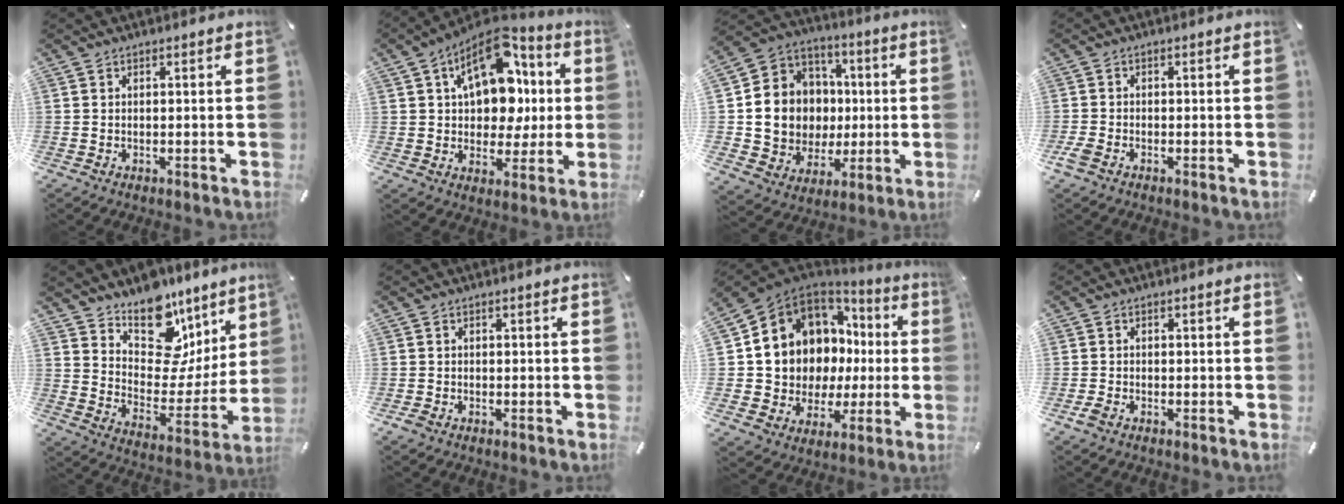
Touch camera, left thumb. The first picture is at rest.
{"total": 16.2, "force": [5.2, 11.6, 10.0], "torque": [-0.154, -0.026, 0.098]}
{"total": 13.9, "force": [0.1, 13.5, 3.4], "torque": [-0.069, -0.010, 0.025]}
{"total": 2.1, "force": [-1.4, 1.3, 1.1], "torque": [-0.029, -0.001, -0.029]}
{"total": 16.5, "force": [11.4, 10.1, 6.4], "torque": [-0.085, -0.108, 0.202]}
{"total": 1.1, "force": [-0.7, 0.8, 0.3], "torque": [-0.003, 0.003, -0.015]}
{"total": 10.2, "force": [3.8, 9.2, 2.2], "torque": [-0.060, -0.068, 0.088]}
{"total": 1.6, "force": [-0.9, 1.1, 0.7], "torque": [-0.010, 0.004, -0.019]}